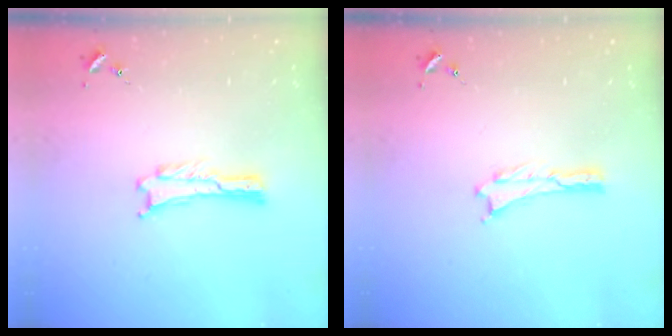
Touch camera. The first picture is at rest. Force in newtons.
{"total": 0.0}